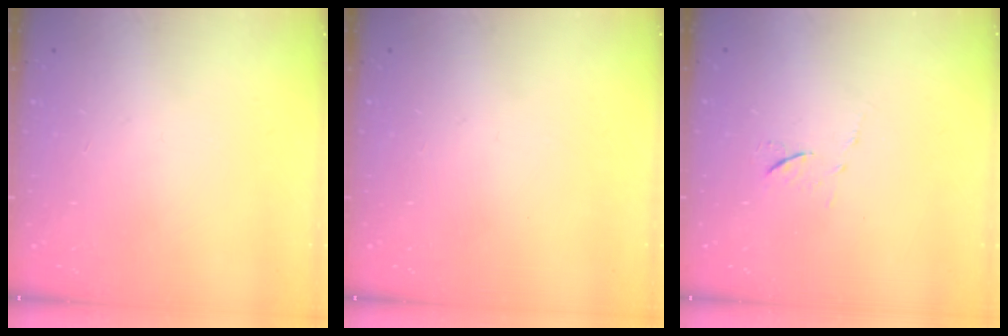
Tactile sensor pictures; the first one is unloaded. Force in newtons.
{"total": 0.0}
{"total": 5.6, "press": 5.6, "slide": 0.6}